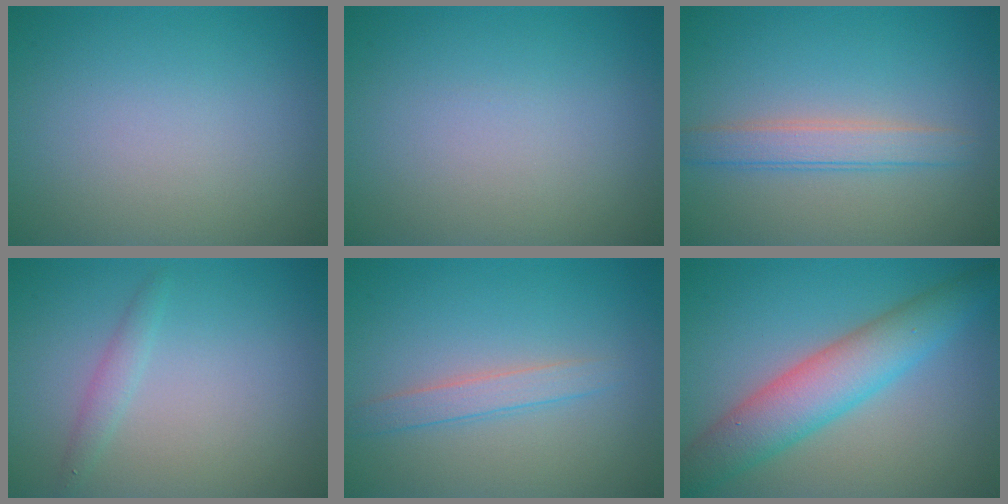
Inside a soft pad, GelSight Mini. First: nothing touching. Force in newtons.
{"total": 0.0}
{"total": 2.7, "press": 2.7, "slide": 0.0}
{"total": 1.2, "press": 1.2, "slide": 0.0}
{"total": 1.9, "press": 1.9, "slide": 0.1}
{"total": 6.3, "press": 6.3, "slide": 0.1}